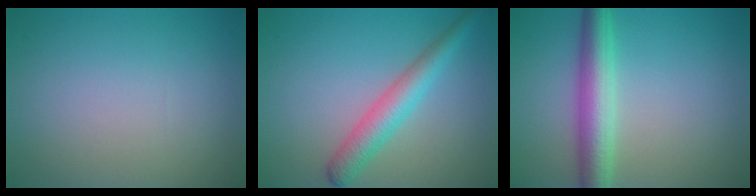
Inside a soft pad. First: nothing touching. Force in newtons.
{"total": 3.7, "press": 3.7, "slide": 0.1}
{"total": 5.0, "press": 5.0, "slide": 0.1}